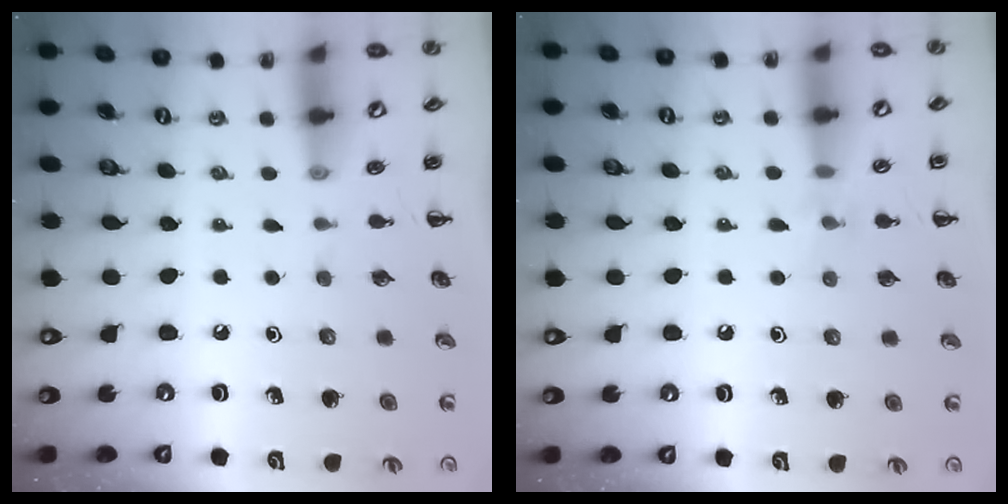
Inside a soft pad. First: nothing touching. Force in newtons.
{"total": 5.3, "press": 5.1, "slide": 1.4}